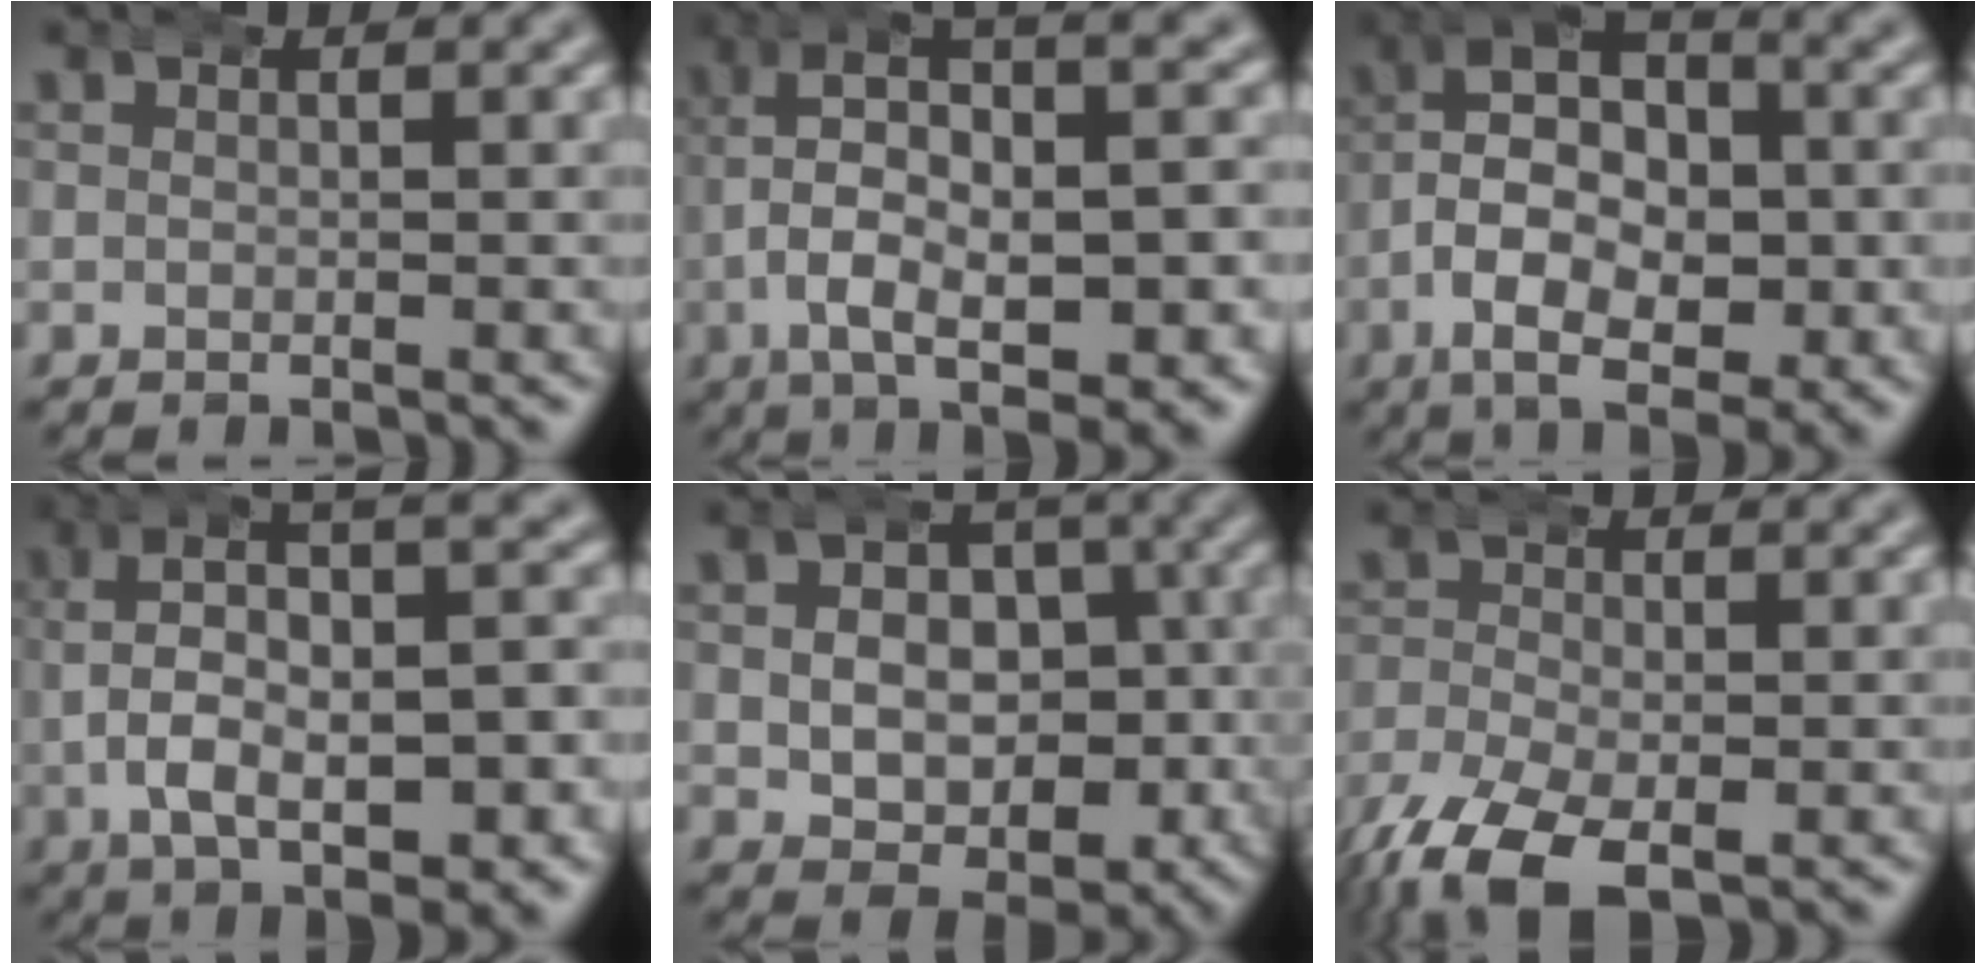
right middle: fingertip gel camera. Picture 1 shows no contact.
{"total": 8.3, "force": [0.7, 3.8, 7.3], "torque": [-0.125, -0.012, 0.017]}
{"total": 9.1, "force": [0.7, 5.7, 7.1], "torque": [-0.113, -0.017, 0.006]}
{"total": 7.4, "force": [0.4, 3.5, 6.5], "torque": [-0.111, -0.007, 0.012]}
{"total": 9.1, "force": [-5.2, 6.0, 4.4], "torque": [-0.044, -0.040, -0.070]}
{"total": 6.9, "force": [-4.5, 3.4, 4.0], "torque": [-0.087, -0.028, -0.062]}